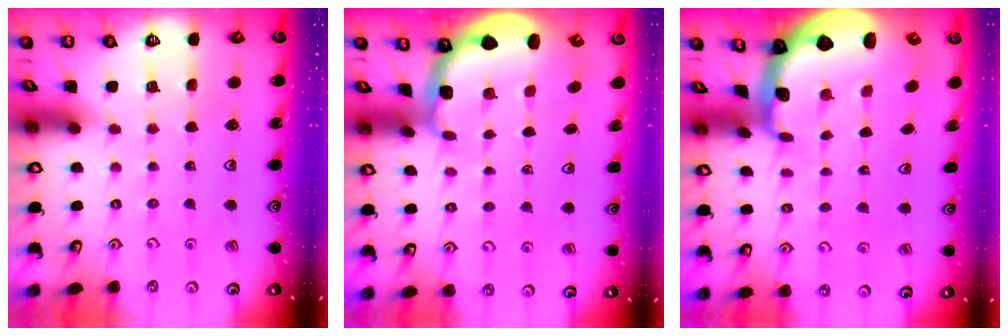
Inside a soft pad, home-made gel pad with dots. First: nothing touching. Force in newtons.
{"total": 2.1, "press": 1.8, "slide": 1.0}
{"total": 2.6, "press": 2.5, "slide": 0.6}